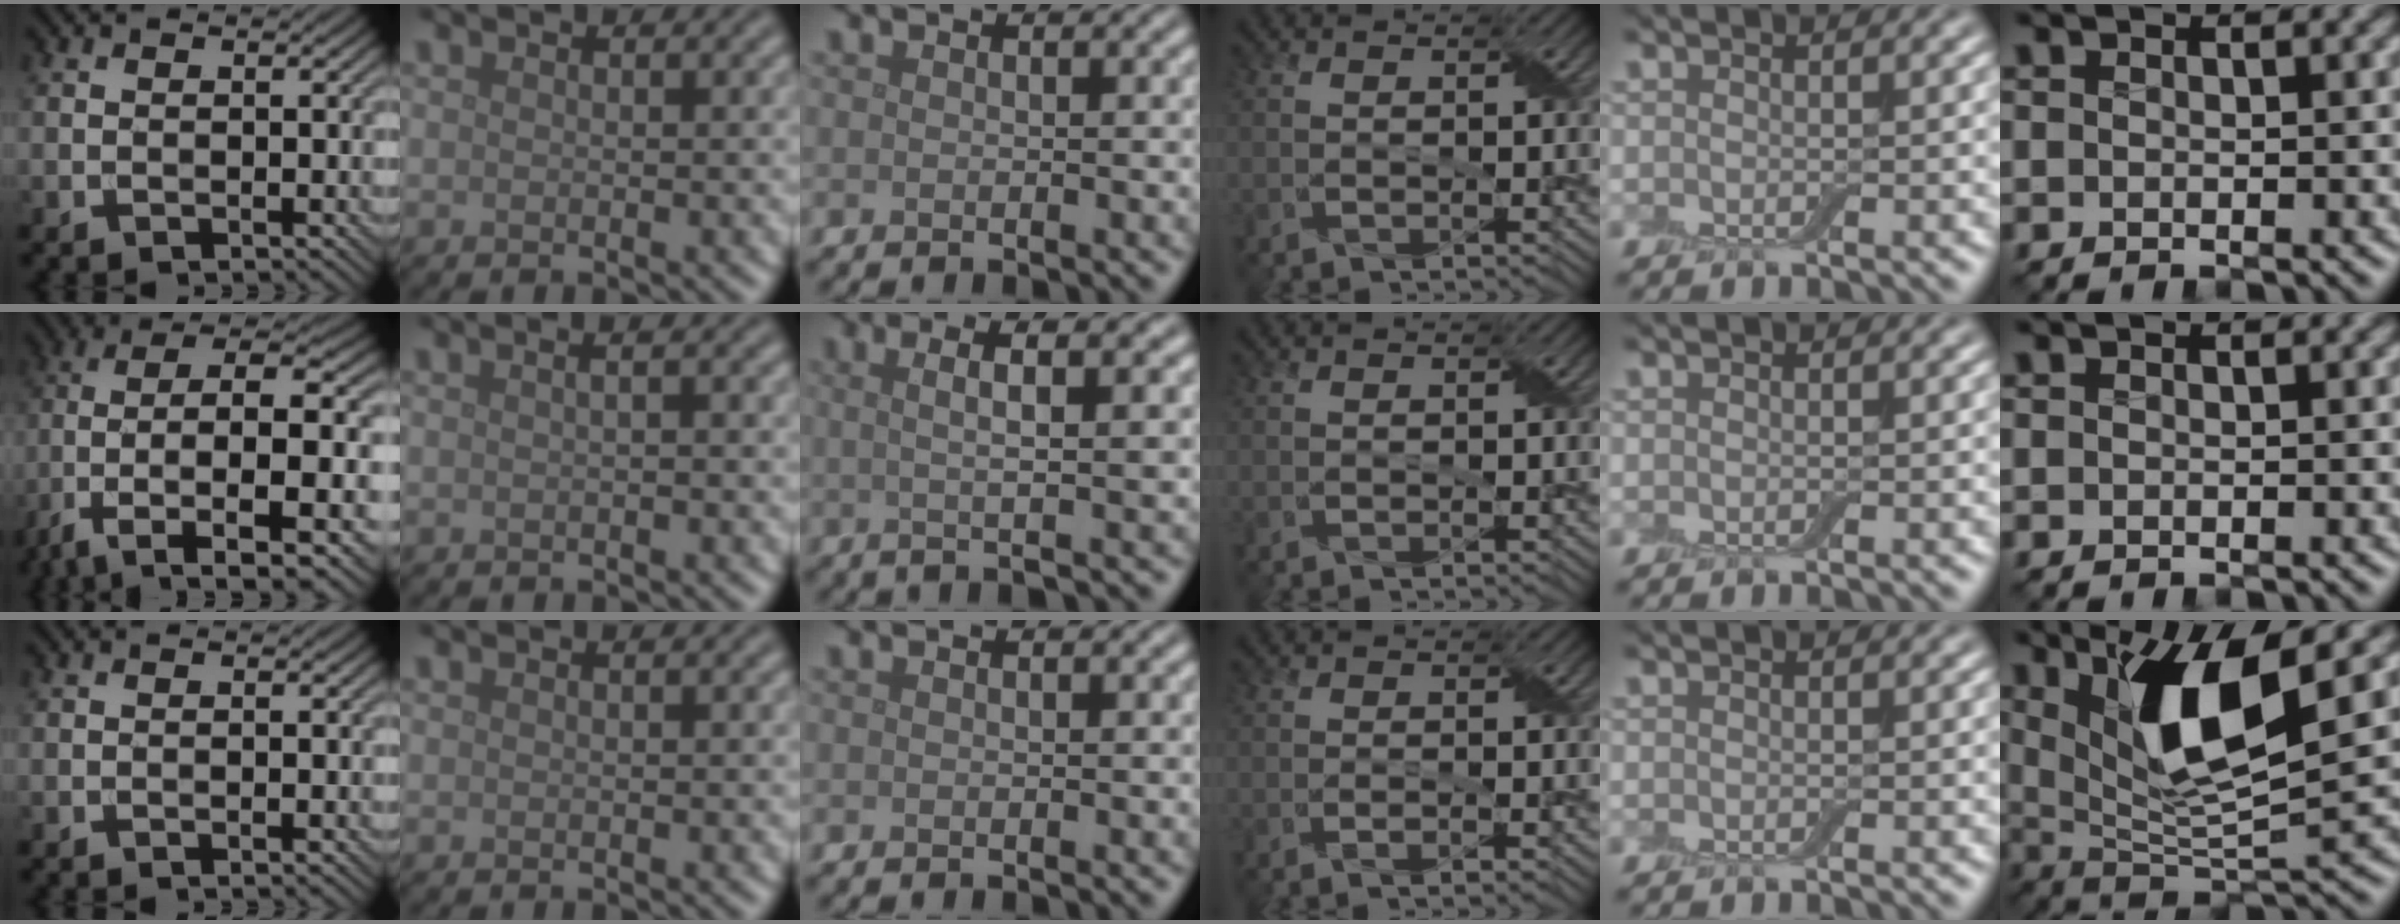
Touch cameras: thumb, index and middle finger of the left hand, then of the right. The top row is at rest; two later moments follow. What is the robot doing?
{"motion": "peel", "object": "bubble wrap"}